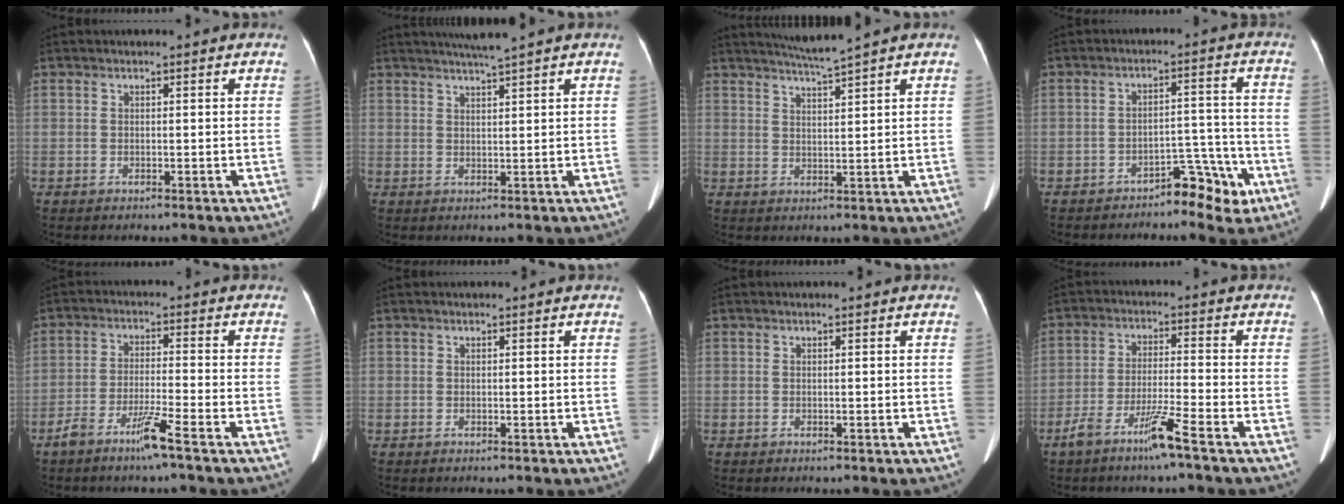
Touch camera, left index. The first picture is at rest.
{"total": 3.6, "force": [2.9, -1.1, 1.8], "torque": [-0.029, 0.003, 0.055]}
{"total": 3.9, "force": [3.3, -1.6, 1.4], "torque": [-0.029, -0.010, 0.067]}
{"total": 6.4, "force": [-4.4, 3.0, 3.5], "torque": [-0.043, 0.030, -0.061]}
{"total": 5.6, "force": [-3.9, -0.6, 3.9], "torque": [-0.079, -0.009, -0.079]}
{"total": 0.0}
{"total": 0.0}
{"total": 6.5, "force": [-4.5, -0.7, 4.7], "torque": [-0.094, -0.011, -0.089]}